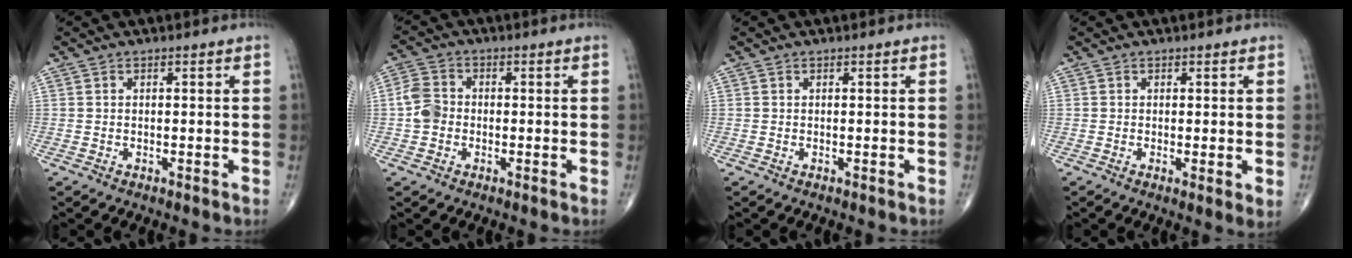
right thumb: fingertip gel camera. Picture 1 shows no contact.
{"total": 4.8, "force": [-0.8, 3.9, 2.6], "torque": [-0.047, 0.012, -0.022]}
{"total": 0.0}
{"total": 2.3, "force": [0.1, 0.5, 2.2], "torque": [-0.040, -0.011, -0.002]}